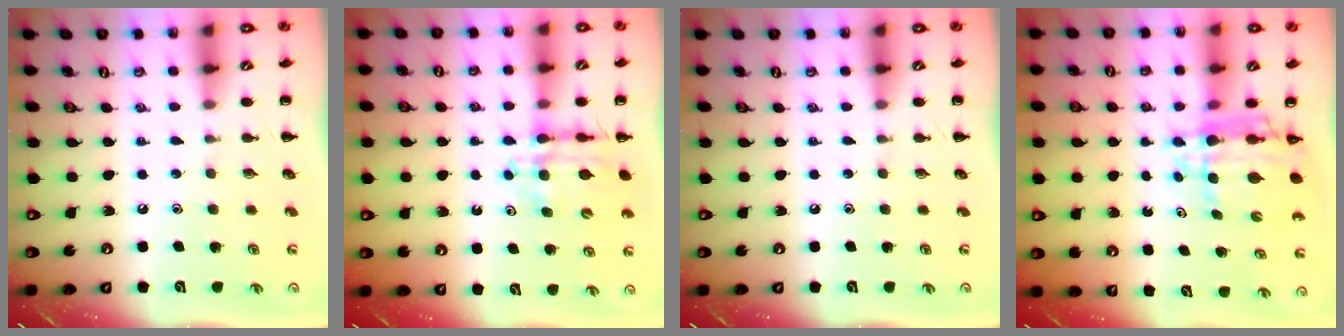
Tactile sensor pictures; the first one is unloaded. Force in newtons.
{"total": 9.5, "press": 9.0, "slide": 3.2}
{"total": 0.0}
{"total": 9.0, "press": 8.5, "slide": 3.2}